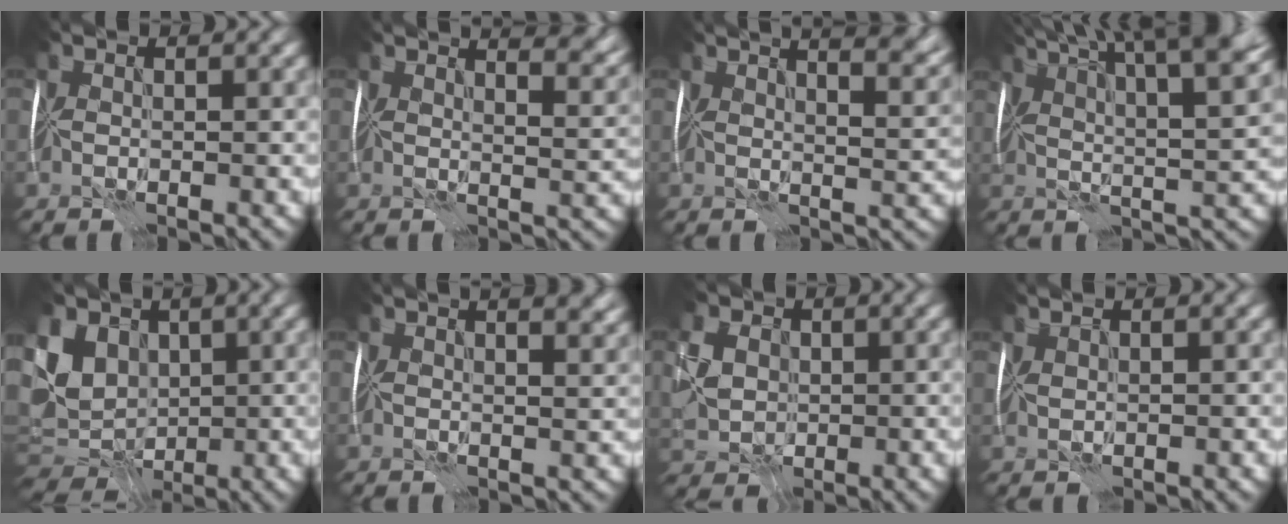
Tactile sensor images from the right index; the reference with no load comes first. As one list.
[{"total": 9.3, "force": [6.7, 2.9, 5.7], "torque": [-0.047, 0.035, 0.055]}, {"total": 11.8, "force": [7.7, 4.1, 7.9], "torque": [-0.074, 0.047, 0.072]}, {"total": 12.2, "force": [7.0, 3.5, 9.4], "torque": [-0.141, 0.029, 0.077]}, {"total": 9.9, "force": [2.2, 7.6, 6.0], "torque": [-0.141, 0.021, 0.042]}, {"total": 8.8, "force": [5.6, 3.7, 5.7], "torque": [-0.039, 0.048, 0.043]}, {"total": 5.3, "force": [0.6, 4.2, 3.2], "torque": [-0.093, 0.008, 0.008]}, {"total": 1.2, "force": [1.0, 0.1, 0.6], "torque": [-0.008, 0.004, 0.006]}]